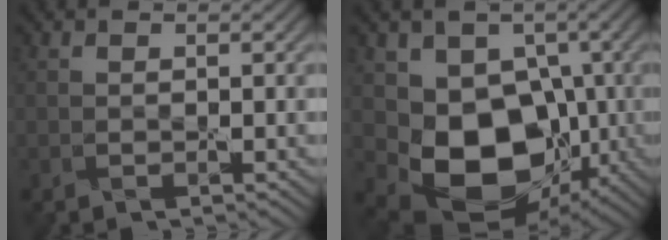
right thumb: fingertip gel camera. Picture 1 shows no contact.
{"total": 11.4, "force": [-1.3, 8.8, 7.2], "torque": [-0.134, -0.036, -0.021]}